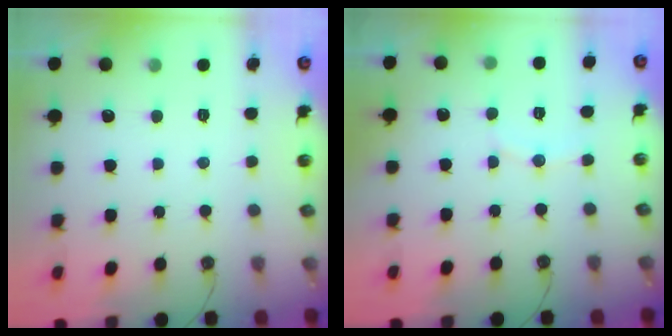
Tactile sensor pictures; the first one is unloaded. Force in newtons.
{"total": 5.5, "press": 5.2, "slide": 1.6}